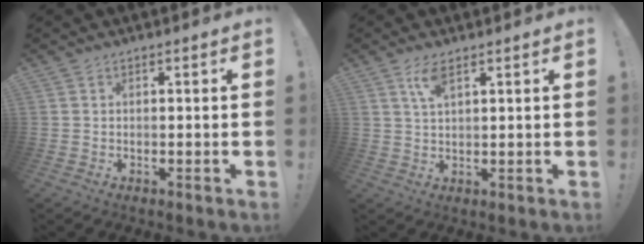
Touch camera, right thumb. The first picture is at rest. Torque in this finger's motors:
{"motor_torque": [0.49, 0.98, 0.24, 0.06, 0.01]}